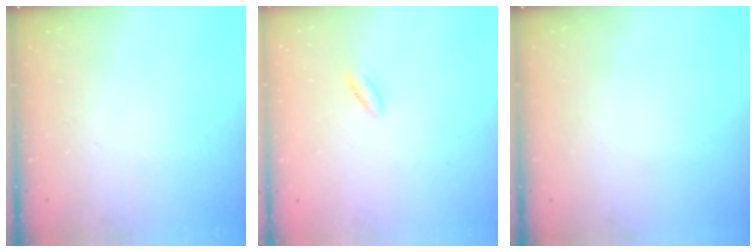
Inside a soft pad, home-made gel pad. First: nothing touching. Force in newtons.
{"total": 1.8, "press": 1.5, "slide": 0.9}
{"total": 0.0}